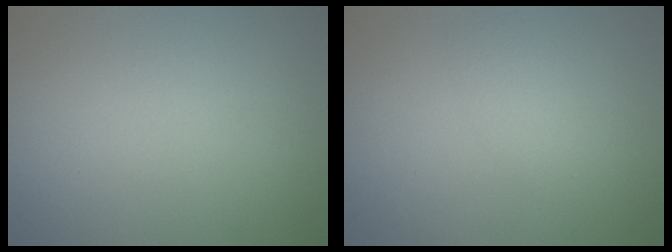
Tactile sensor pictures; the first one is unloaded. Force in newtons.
{"total": 1.6, "press": 1.6, "slide": 0.0}